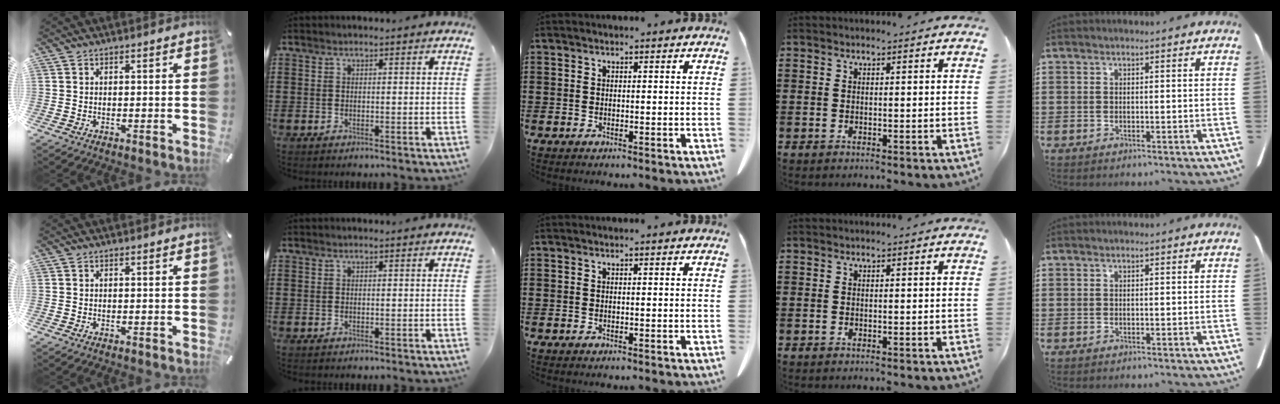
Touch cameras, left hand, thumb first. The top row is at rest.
{}